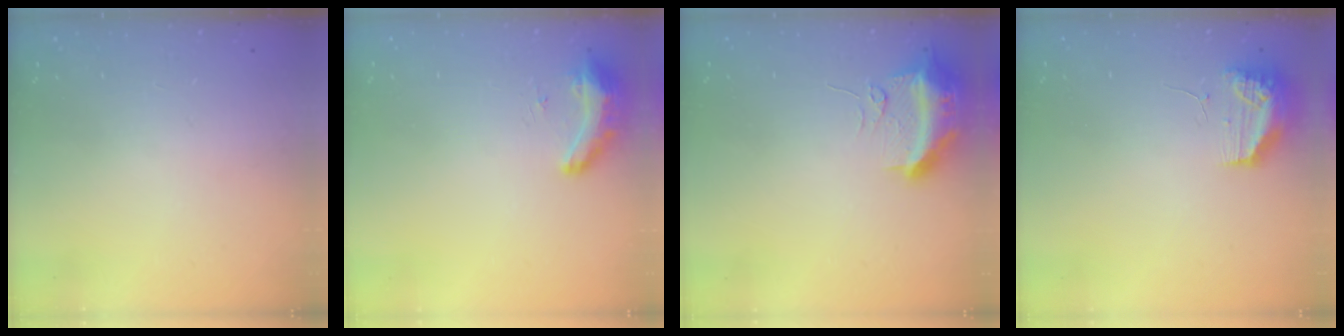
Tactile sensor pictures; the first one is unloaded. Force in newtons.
{"total": 8.5, "press": 8.4, "slide": 1.5}
{"total": 10.8, "press": 10.6, "slide": 1.9}
{"total": 12.0, "press": 10.5, "slide": 5.8}